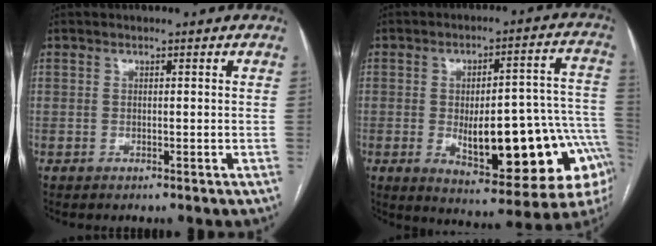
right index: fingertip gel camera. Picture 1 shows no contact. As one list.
[{"total": 22.2, "force": [-5.8, 6.9, 20.3], "torque": [-0.189, 0.030, -0.056]}]